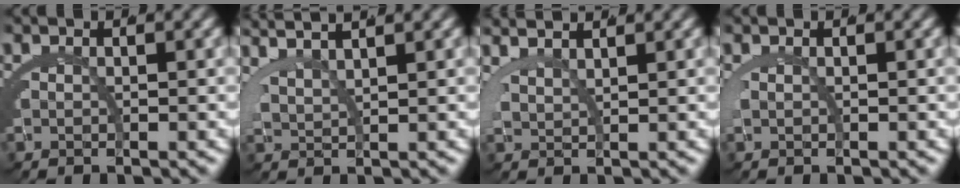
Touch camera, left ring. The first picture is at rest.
{"total": 4.2, "force": [3.9, 0.3, 1.5], "torque": [-0.032, 0.015, 0.066]}
{"total": 3.1, "force": [3.0, 0.2, 0.8], "torque": [-0.024, 0.010, 0.052]}
{"total": 0.0}